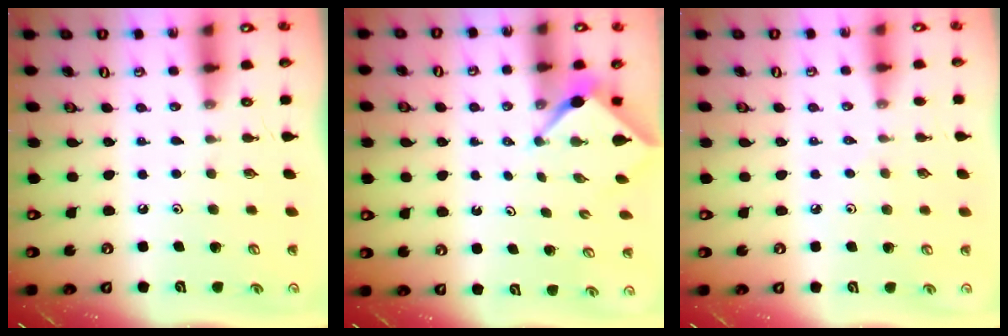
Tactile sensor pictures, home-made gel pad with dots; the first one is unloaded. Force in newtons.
{"total": 2.4, "press": 2.4, "slide": 0.3}
{"total": 1.7, "press": 1.6, "slide": 0.4}